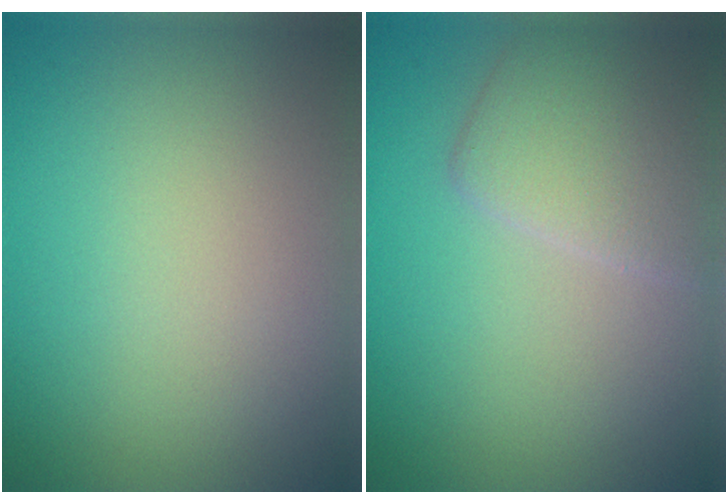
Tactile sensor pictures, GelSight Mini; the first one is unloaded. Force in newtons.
{"total": 3.8, "press": 3.8, "slide": 0.4}